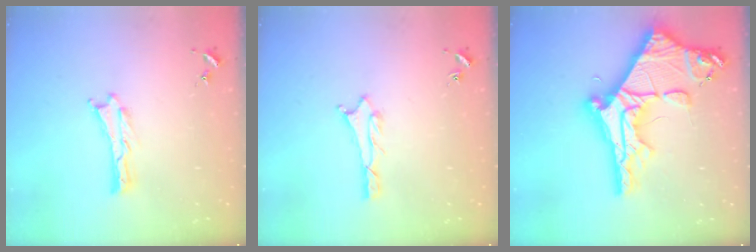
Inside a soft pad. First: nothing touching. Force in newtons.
{"total": 0.7, "press": 0.7, "slide": 0.2}
{"total": 12.9, "press": 12.9, "slide": 1.3}